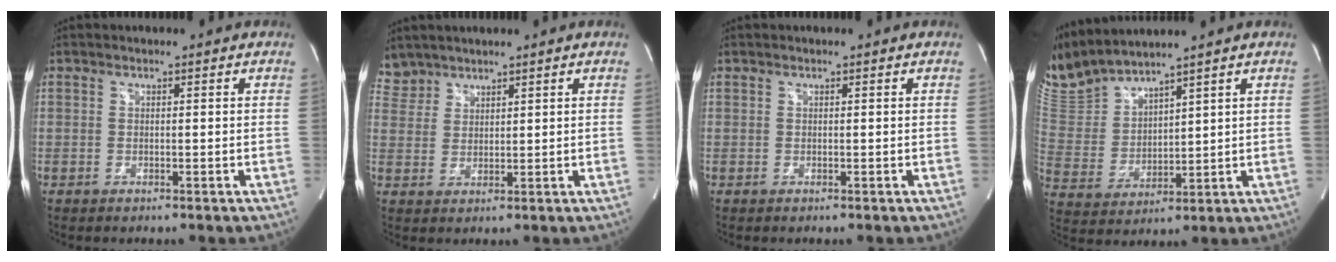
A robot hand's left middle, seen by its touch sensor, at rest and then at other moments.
{"total": 4.0, "force": [3.8, 1.5, -0.3], "torque": [0.003, 0.013, 0.083]}
{"total": 0.0}
{"total": 11.6, "force": [11.1, 0.7, 3.6], "torque": [-0.094, 0.006, 0.242]}